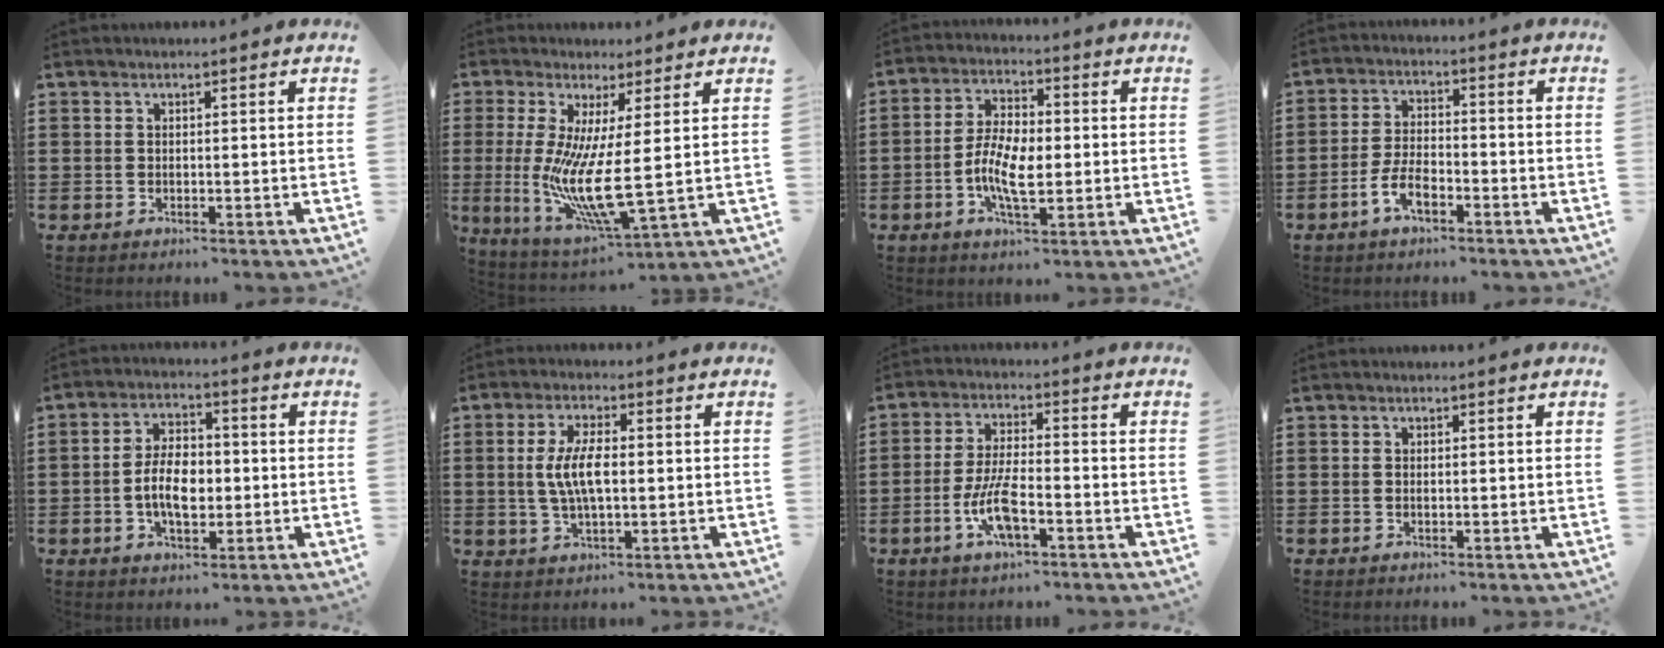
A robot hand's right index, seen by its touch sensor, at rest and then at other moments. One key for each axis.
{"total": 9.6, "fx": 1.1, "fy": 1.3, "fz": 9.5, "tx": -0.192, "ty": -0.027, "tz": 0.021}
{"total": 7.7, "fx": -1.4, "fy": 3.2, "fz": 6.8, "tx": -0.146, "ty": 0.001, "tz": -0.030}
{"total": 5.0, "fx": -2.8, "fy": 2.1, "fz": 3.6, "tx": -0.088, "ty": 0.001, "tz": -0.058}
{"total": 7.0, "fx": -0.9, "fy": 4.0, "fz": 5.7, "tx": -0.110, "ty": 0.004, "tz": -0.021}
{"total": 6.7, "fx": 0.1, "fy": 2.5, "fz": 6.2, "tx": -0.138, "ty": -0.001, "tz": -0.006}
{"total": 7.9, "fx": -3.0, "fy": 2.6, "fz": 6.9, "tx": -0.151, "ty": -0.011, "tz": -0.057}
{"total": 0.5, "fx": 0.0, "fy": 0.2, "fz": 0.5, "tx": -0.011, "ty": -0.001, "tz": 0.000}